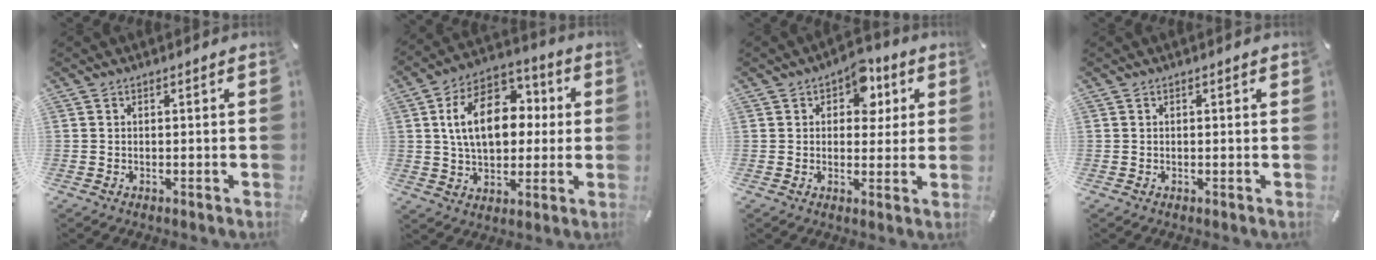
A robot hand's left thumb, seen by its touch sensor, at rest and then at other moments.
{"total": 16.8, "force": [2.7, 11.6, 11.7], "torque": [-0.208, 0.007, 0.048]}
{"total": 8.6, "force": [3.3, 6.1, 5.0], "torque": [-0.056, -0.005, 0.052]}
{"total": 0.0}